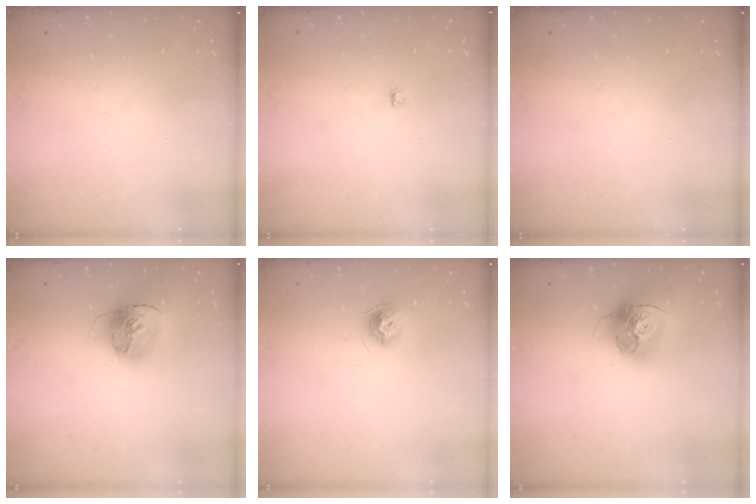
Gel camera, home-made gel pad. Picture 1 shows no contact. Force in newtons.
{"total": 2.8, "press": 2.8, "slide": 0.4}
{"total": 0.0}
{"total": 16.1, "press": 16.0, "slide": 1.7}
{"total": 8.1, "press": 8.1, "slide": 0.1}
{"total": 16.2, "press": 16.1, "slide": 1.6}